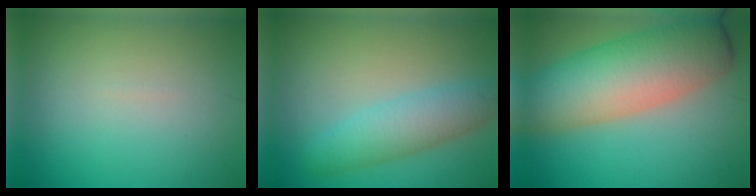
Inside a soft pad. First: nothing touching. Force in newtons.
{"total": 4.1, "press": 4.1, "slide": 0.1}
{"total": 10.1, "press": 10.1, "slide": 0.3}